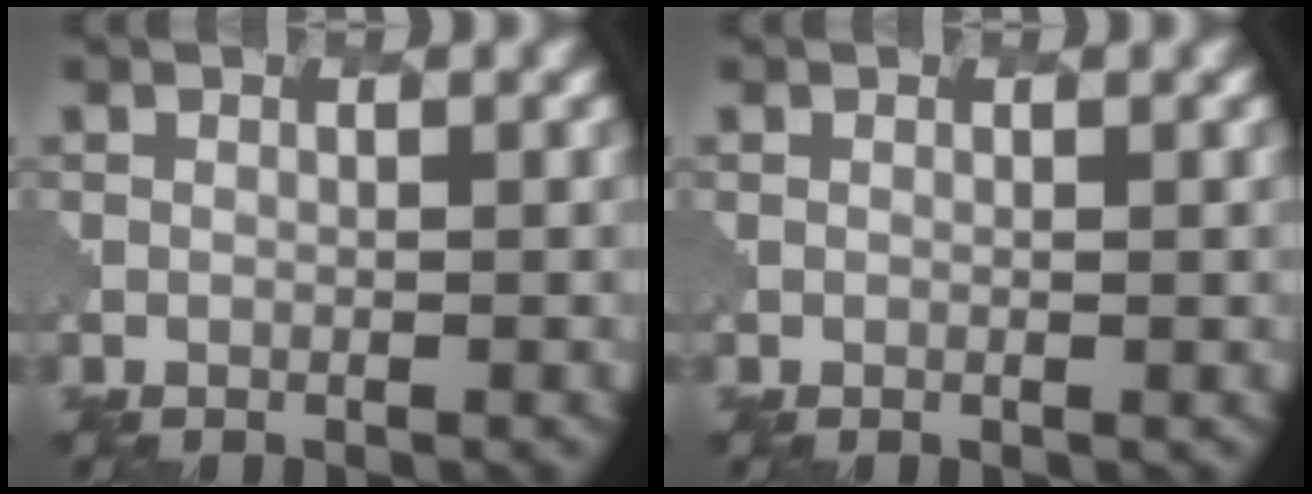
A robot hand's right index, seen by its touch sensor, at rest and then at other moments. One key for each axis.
{"total": 0.0}